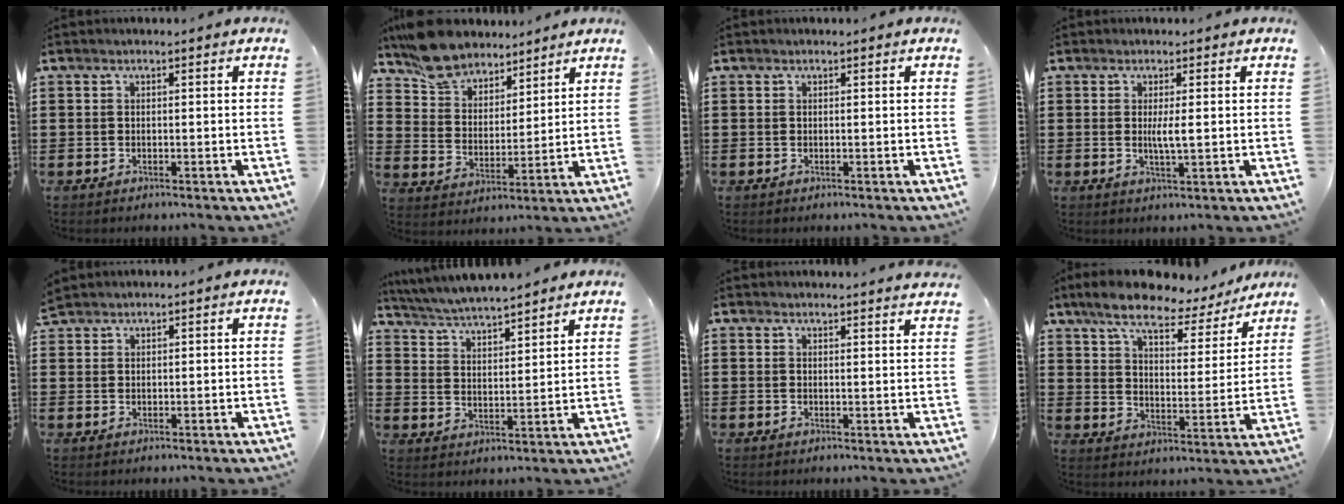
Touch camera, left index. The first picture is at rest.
{"total": 8.6, "force": [7.7, 3.4, 1.6], "torque": [-0.072, -0.026, 0.148]}
{"total": 0.0}
{"total": 2.7, "force": [0.3, 0.3, 2.7], "torque": [-0.052, -0.004, 0.004]}
{"total": 1.8, "force": [1.7, 0.4, 0.1], "torque": [-0.005, 0.002, 0.034]}
{"total": 5.0, "force": [5.0, -0.1, 0.7], "torque": [-0.037, -0.026, 0.087]}
{"total": 2.1, "force": [2.1, -0.2, 0.1], "torque": [-0.008, -0.005, 0.041]}
{"total": 8.4, "force": [7.2, 1.8, 3.9], "torque": [-0.099, -0.034, 0.123]}